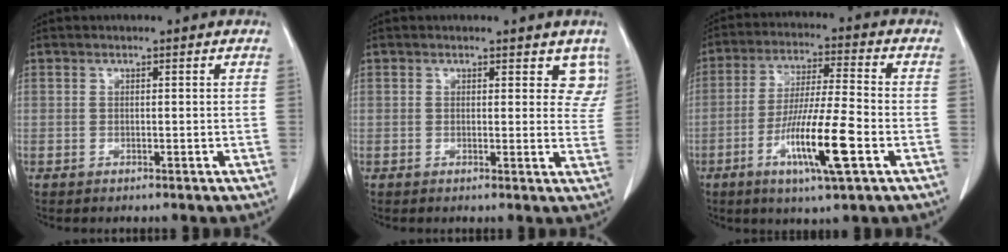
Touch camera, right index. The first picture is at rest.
{"total": 4.4, "force": [3.2, 2.6, 1.6], "torque": [0.021, -0.008, 0.025]}
{"total": 12.3, "force": [-4.8, 0.3, 11.4], "torque": [-0.210, -0.016, -0.087]}